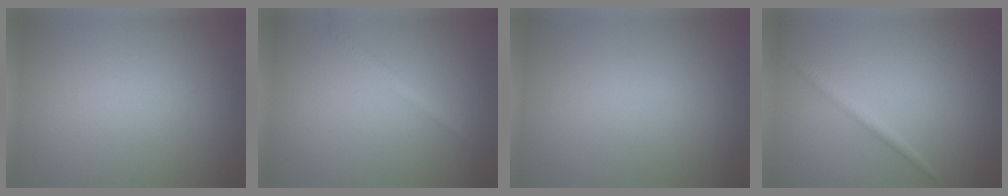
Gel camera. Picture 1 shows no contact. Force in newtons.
{"total": 1.2, "press": 1.2, "slide": 0.0}
{"total": 0.0}
{"total": 1.3, "press": 1.3, "slide": 0.1}